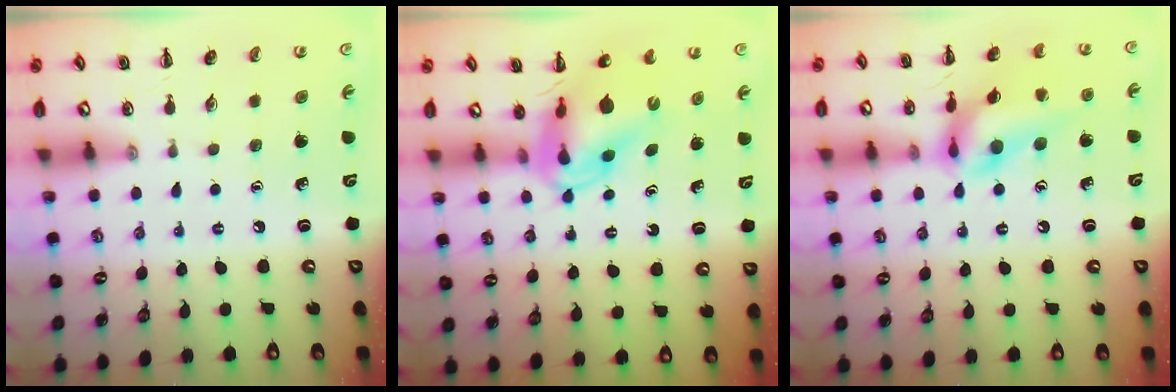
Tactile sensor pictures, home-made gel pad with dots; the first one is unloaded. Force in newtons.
{"total": 9.0, "press": 8.5, "slide": 2.9}
{"total": 14.8, "press": 14.7, "slide": 1.9}